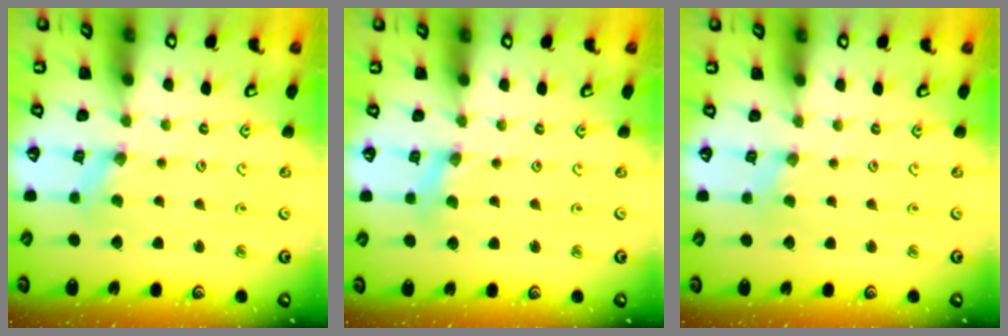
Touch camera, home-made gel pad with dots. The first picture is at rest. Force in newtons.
{"total": 1.6, "press": 1.6, "slide": 0.2}
{"total": 0.0}